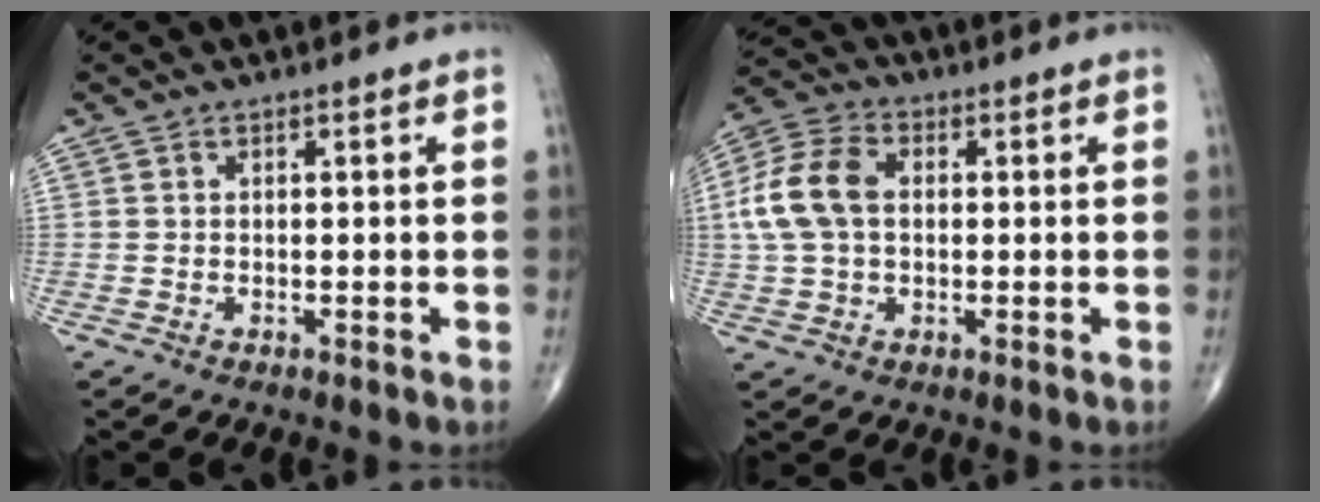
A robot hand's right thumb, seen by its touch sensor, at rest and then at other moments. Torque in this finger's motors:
{"motor_torque": [-0.77, 0.54, 0.74, -0.20, 0.18]}